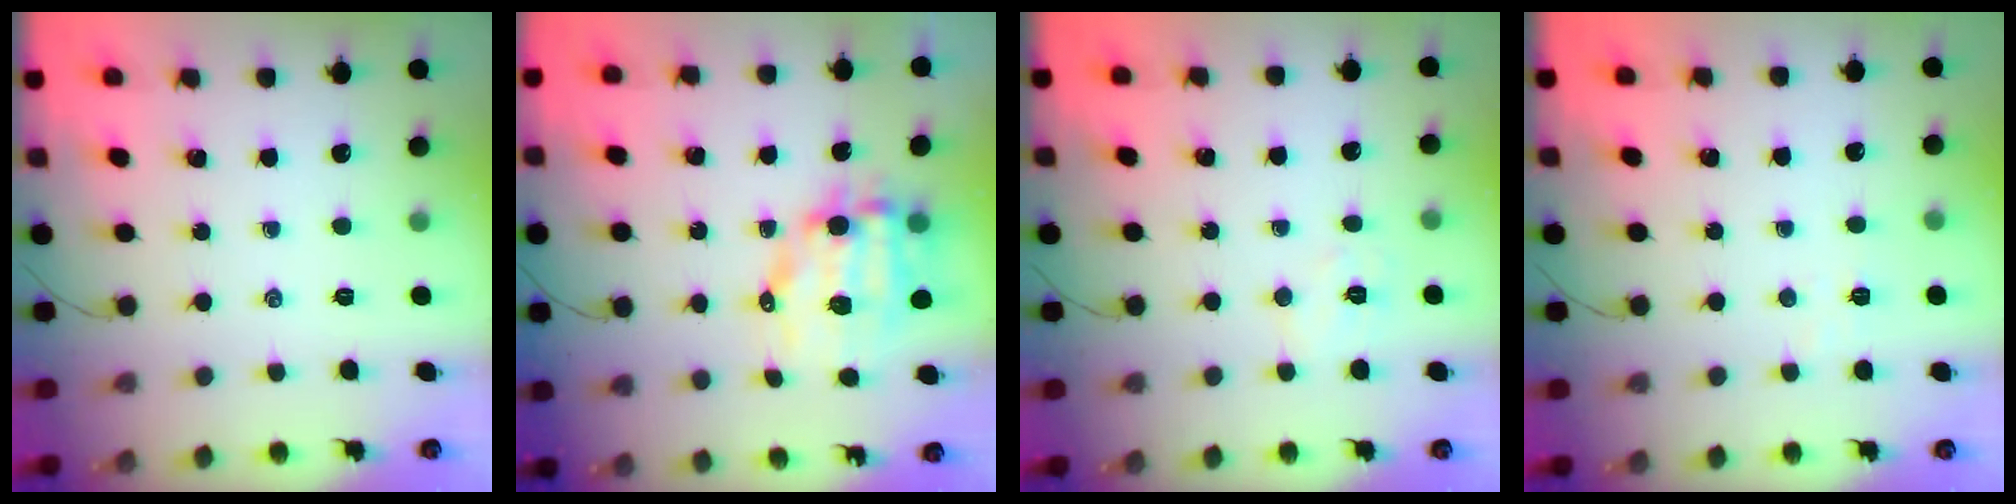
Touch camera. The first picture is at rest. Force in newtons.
{"total": 10.6, "press": 10.3, "slide": 2.4}
{"total": 5.4, "press": 5.3, "slide": 1.0}
{"total": 2.4, "press": 2.3, "slide": 0.6}